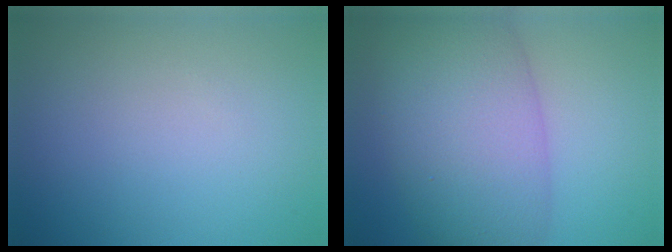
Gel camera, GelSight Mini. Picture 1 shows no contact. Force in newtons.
{"total": 10.1, "press": 10.1, "slide": 0.3}